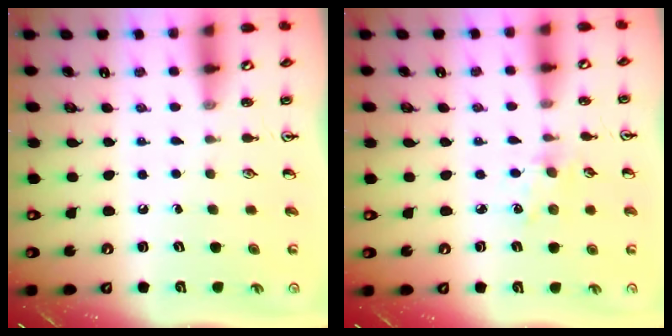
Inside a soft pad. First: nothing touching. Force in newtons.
{"total": 3.0, "press": 3.0, "slide": 0.4}